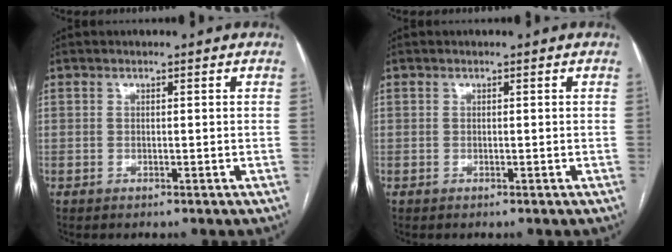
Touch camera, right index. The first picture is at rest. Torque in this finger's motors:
{"motor_torque": [0.00, 0.00, 0.00, 0.00]}